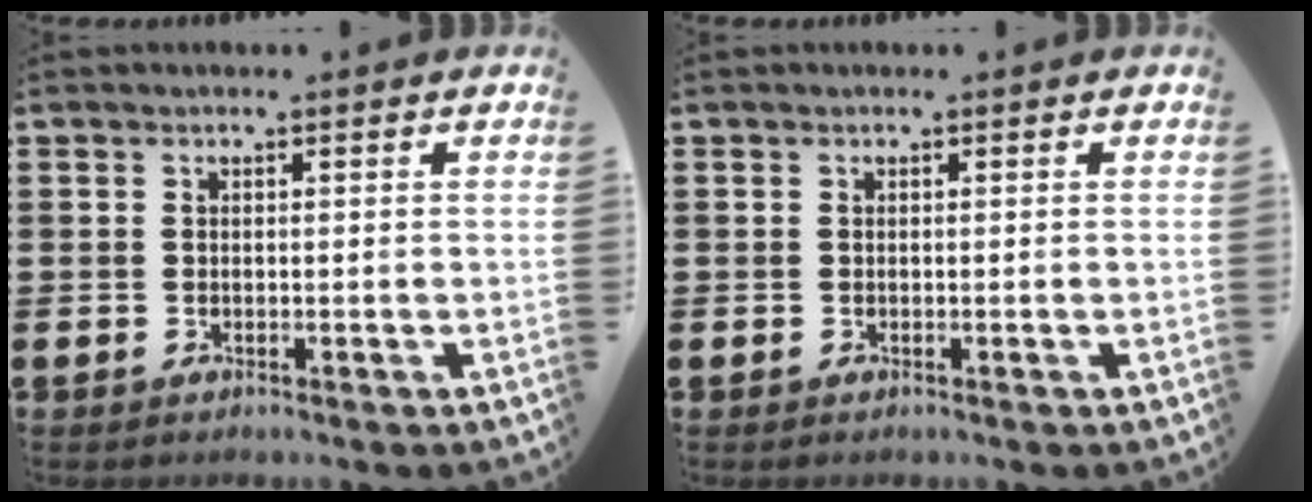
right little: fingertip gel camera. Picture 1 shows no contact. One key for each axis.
{"total": 0.0}